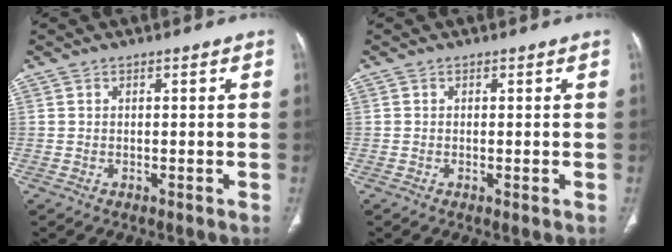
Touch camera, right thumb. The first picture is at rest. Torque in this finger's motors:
{"motor_torque": [0.16, 0.18, 0.02, -0.31, 0.03]}